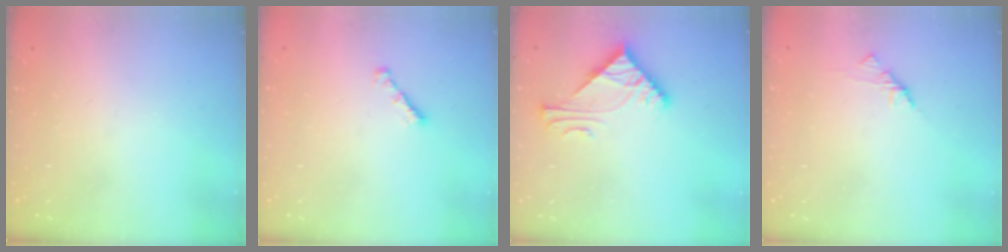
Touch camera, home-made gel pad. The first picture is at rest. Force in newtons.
{"total": 1.6, "press": 1.5, "slide": 0.4}
{"total": 5.8, "press": 5.7, "slide": 0.6}
{"total": 1.9, "press": 1.7, "slide": 0.6}